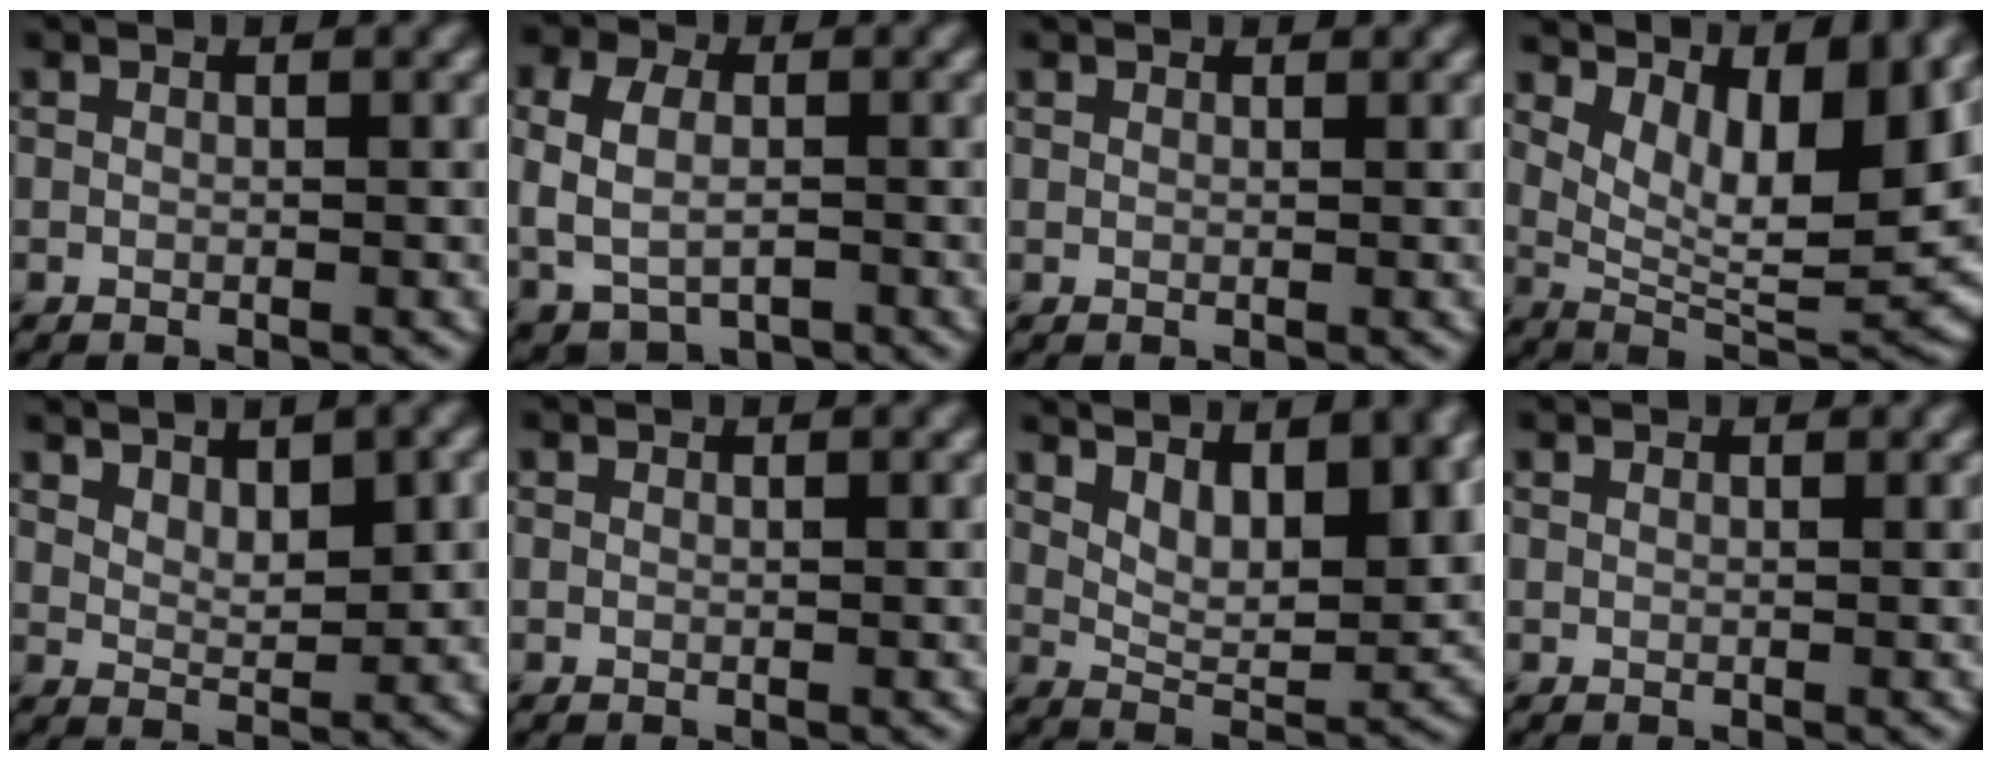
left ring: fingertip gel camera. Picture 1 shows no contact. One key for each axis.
{"total": 5.7, "fx": 0.0, "fy": 4.2, "fz": 3.8, "tx": -0.081, "ty": -0.006, "tz": 0.011}
{"total": 0.9, "fx": 0.8, "fy": 0.4, "fz": 0.1, "tx": -0.003, "ty": -0.003, "tz": 0.010}
{"total": 10.0, "fx": 4.0, "fy": 3.9, "fz": 8.2, "tx": -0.131, "ty": -0.015, "tz": 0.076}
{"total": 4.2, "fx": 2.6, "fy": 1.7, "fz": 2.8, "tx": -0.041, "ty": -0.004, "tz": 0.050}
{"total": 0.0}
{"total": 7.7, "fx": 4.3, "fy": 2.9, "fz": 5.7, "tx": -0.089, "ty": 0.001, "tz": 0.075}
{"total": 0.7, "fx": 0.6, "fy": 0.3, "fz": 0.2, "tx": -0.007, "ty": -0.001, "tz": 0.008}